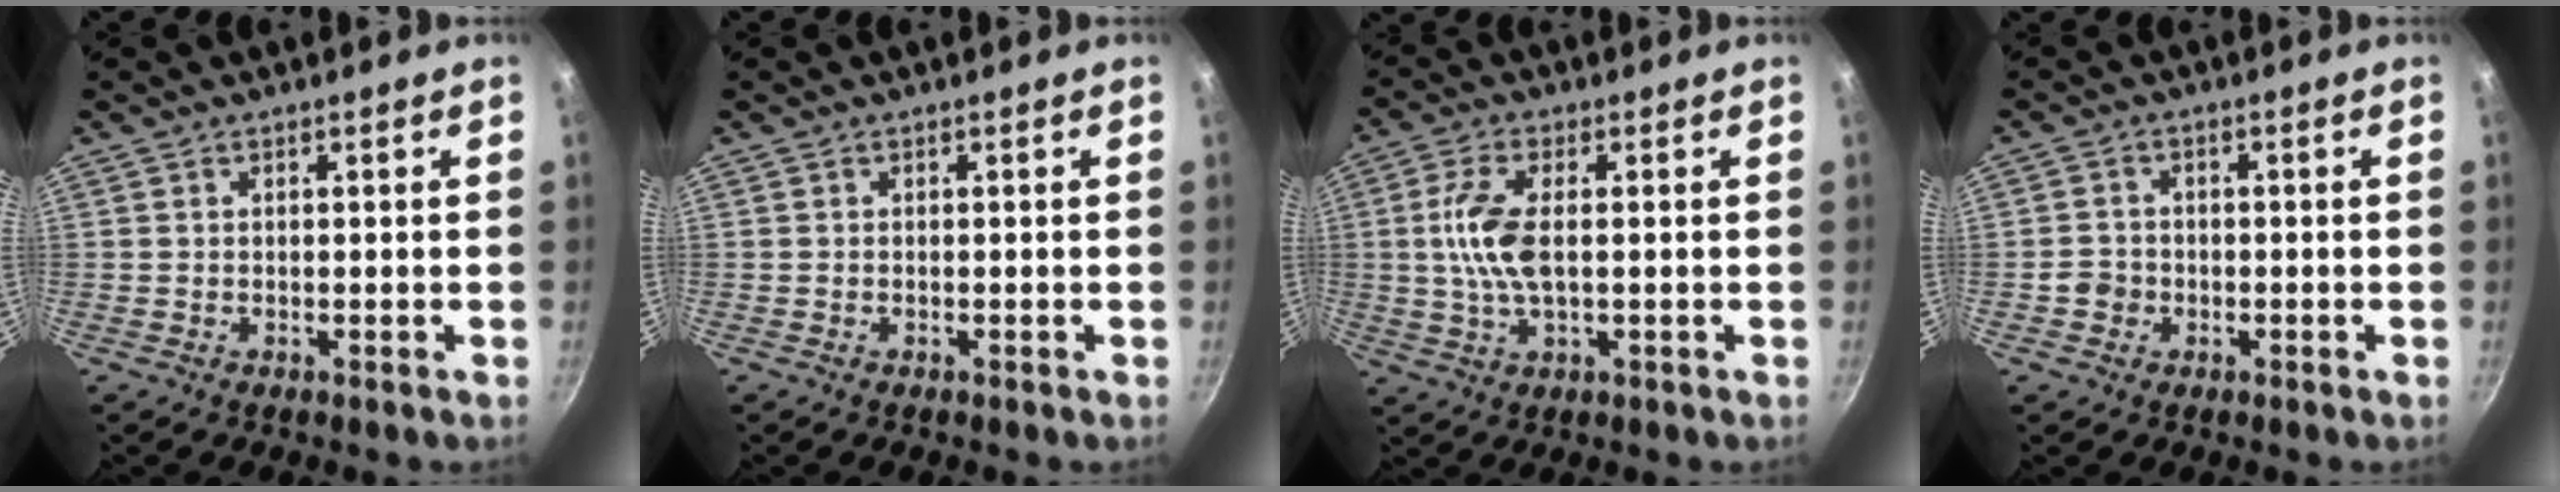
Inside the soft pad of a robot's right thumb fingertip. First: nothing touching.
{"total": 0.0}
{"total": 8.6, "force": [0.6, 3.8, 7.8], "torque": [-0.177, -0.001, 0.012]}
{"total": 3.0, "force": [-0.9, 2.7, 0.9], "torque": [-0.001, 0.009, -0.021]}